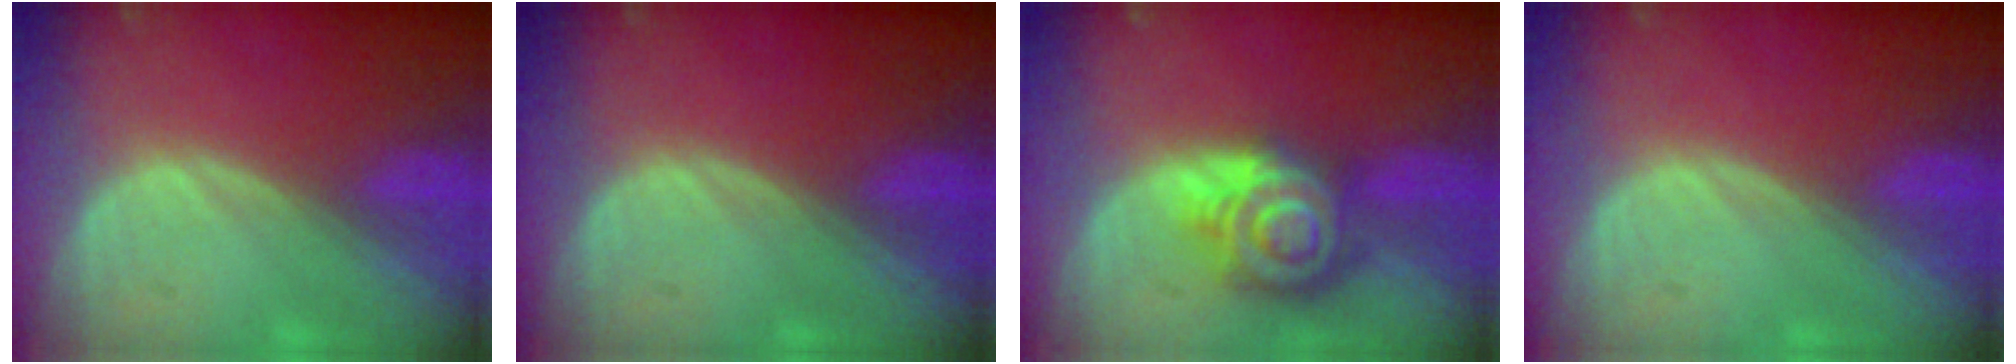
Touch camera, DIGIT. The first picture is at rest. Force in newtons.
{"total": 0.0}
{"total": 8.8, "press": 8.8, "slide": 0.5}
{"total": 0.0}